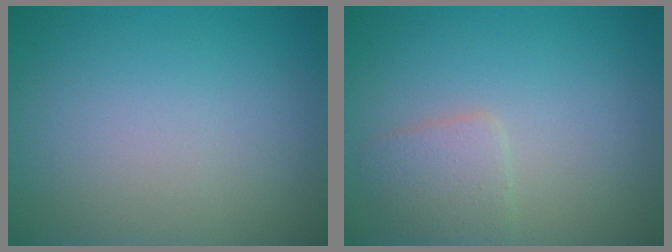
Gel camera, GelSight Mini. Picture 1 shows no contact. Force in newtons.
{"total": 2.2, "press": 2.2, "slide": 0.1}